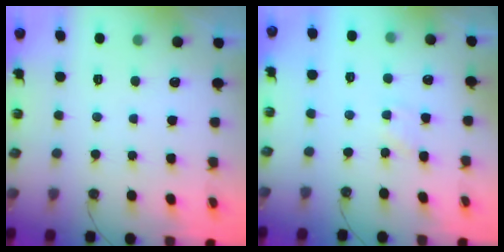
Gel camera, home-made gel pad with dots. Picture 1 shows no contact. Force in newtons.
{"total": 1.5, "press": 1.4, "slide": 0.3}